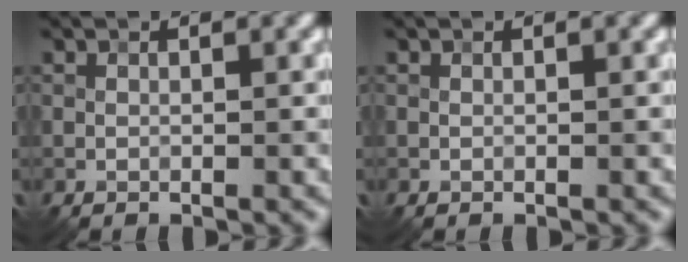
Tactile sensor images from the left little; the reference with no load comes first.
{"total": 0.0}